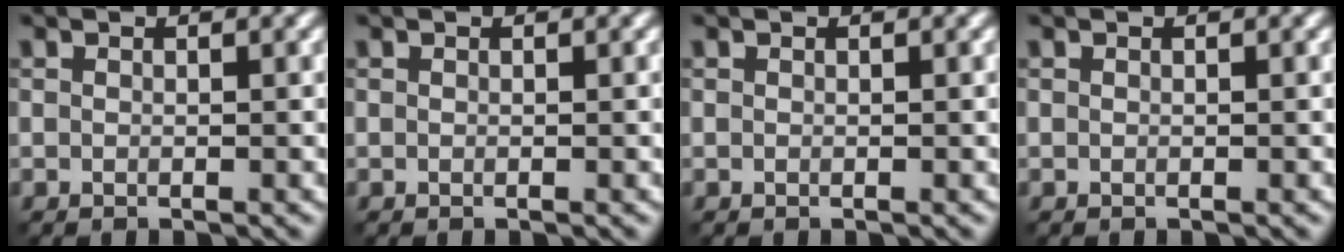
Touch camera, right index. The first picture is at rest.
{"total": 0.0}
{"total": 0.0}
{"total": 0.0}